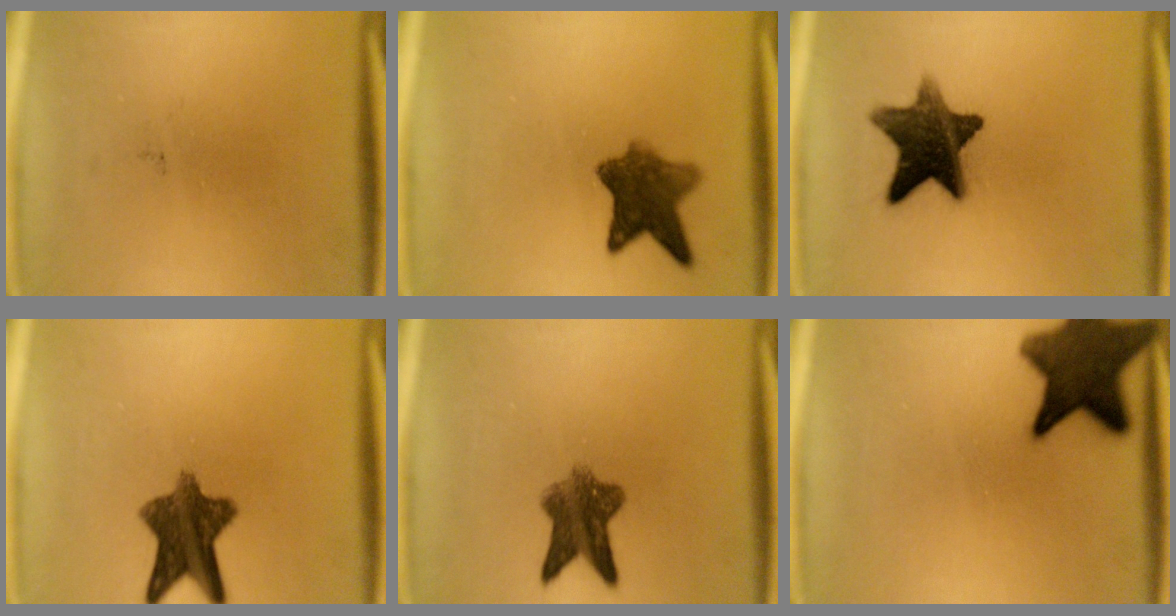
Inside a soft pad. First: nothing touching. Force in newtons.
{"total": 7.5}
{"total": 12.3}
{"total": 9.6}
{"total": 7.1}
{"total": 13.4}